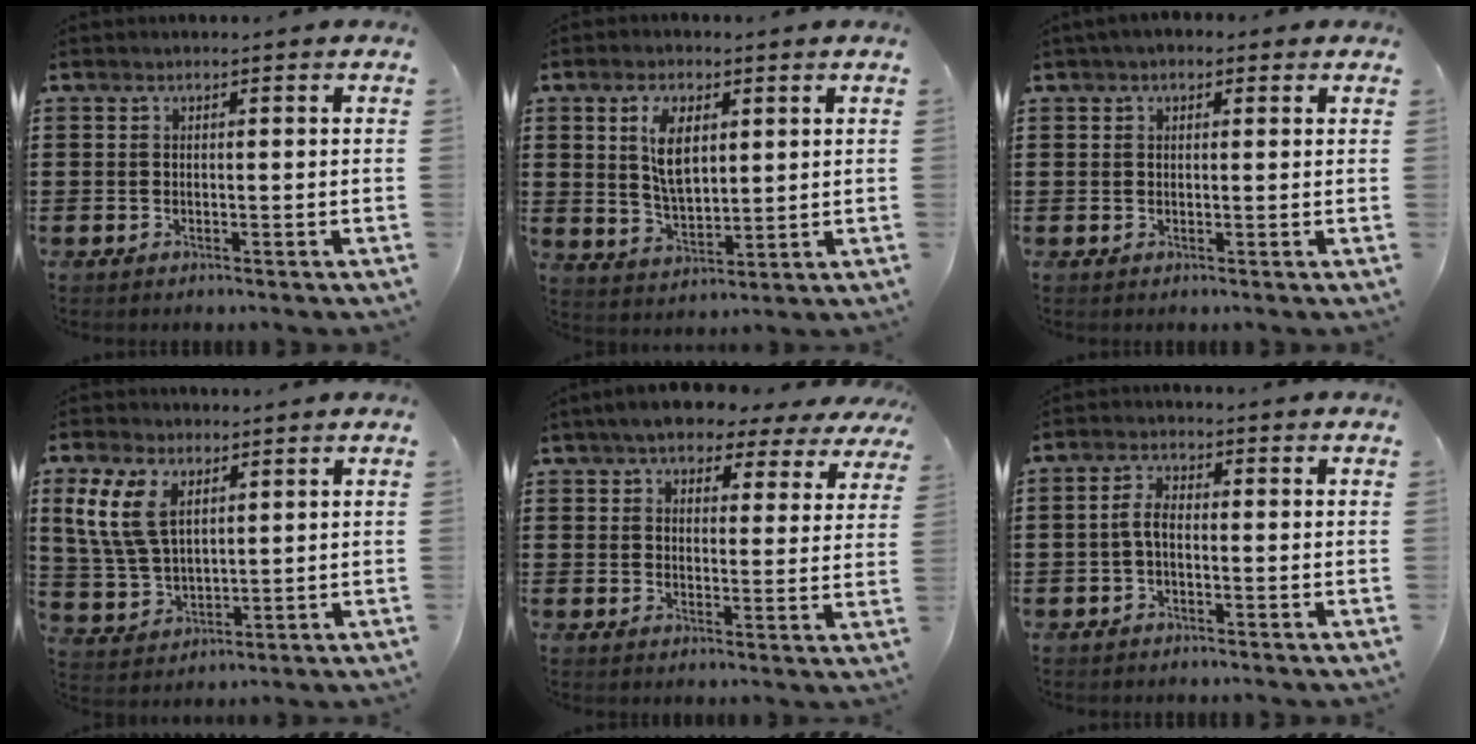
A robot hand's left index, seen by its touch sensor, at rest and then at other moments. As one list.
[{"total": 7.2, "force": [2.6, 3.6, 5.7], "torque": [-0.108, 0.005, 0.041]}, {"total": 1.9, "force": [0.9, 1.3, 0.9], "torque": [-0.023, 0.010, 0.016]}, {"total": 8.7, "force": [4.0, 5.1, 5.8], "torque": [-0.150, 0.008, 0.071]}, {"total": 5.6, "force": [5.0, 1.9, 1.8], "torque": [-0.053, -0.012, 0.086]}, {"total": 3.7, "force": [-0.6, 1.7, 3.2], "torque": [-0.074, 0.003, -0.016]}]